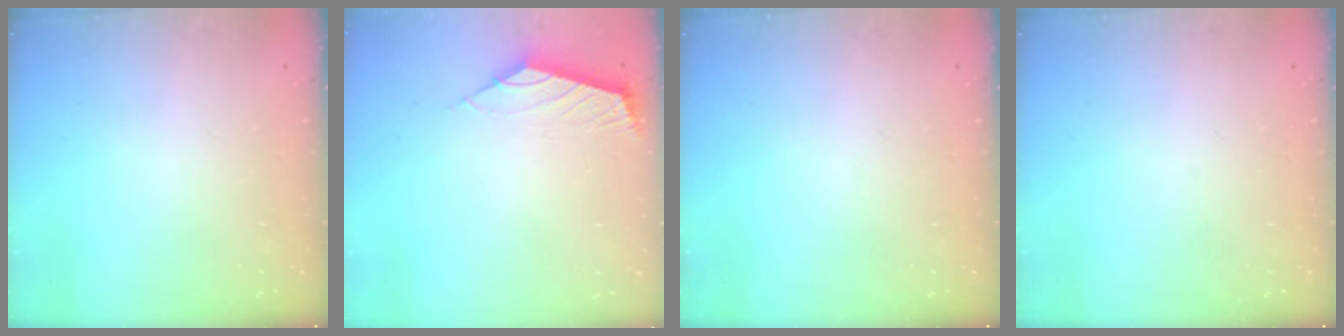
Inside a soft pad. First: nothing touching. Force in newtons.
{"total": 2.3, "press": 2.2, "slide": 0.5}
{"total": 0.0}
{"total": 0.0}